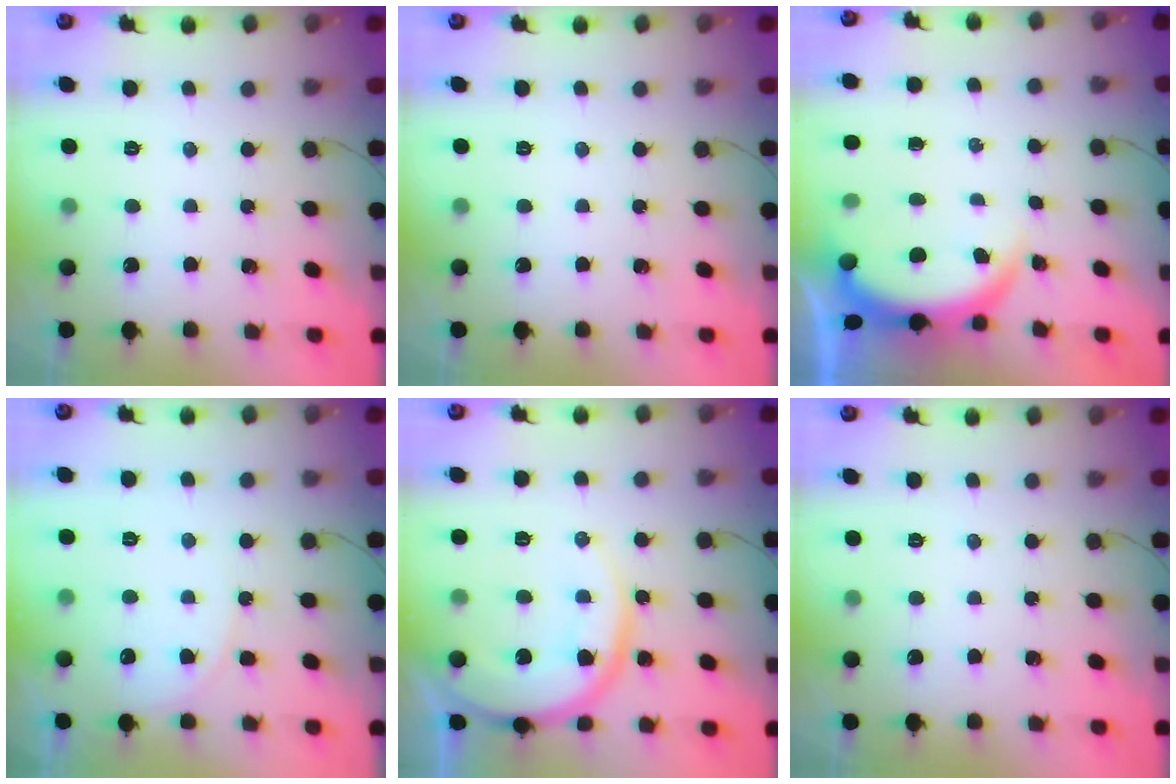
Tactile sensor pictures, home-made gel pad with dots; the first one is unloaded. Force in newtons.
{"total": 0.0}
{"total": 3.8, "press": 3.8, "slide": 0.1}
{"total": 4.8, "press": 4.8, "slide": 0.5}
{"total": 13.5, "press": 13.4, "slide": 1.6}
{"total": 0.0}